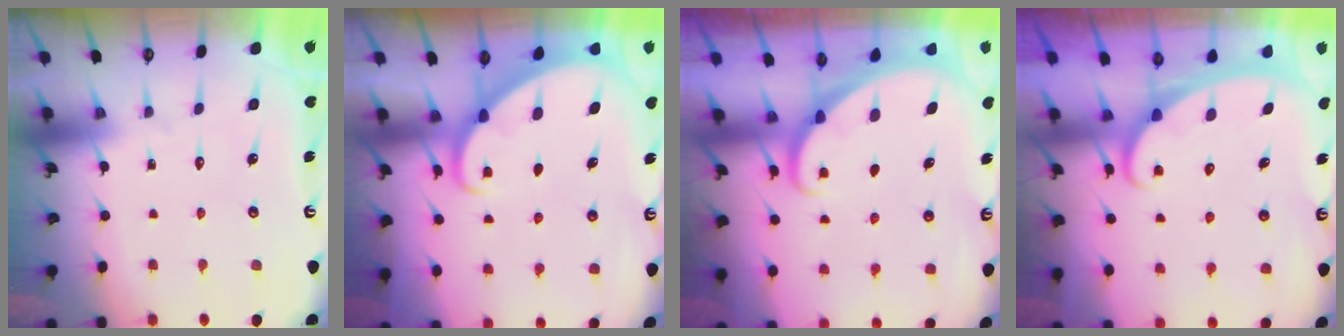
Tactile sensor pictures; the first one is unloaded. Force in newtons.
{"total": 2.7, "press": 2.6, "slide": 0.4}
{"total": 1.6, "press": 1.6, "slide": 0.0}
{"total": 2.4, "press": 2.4, "slide": 0.4}